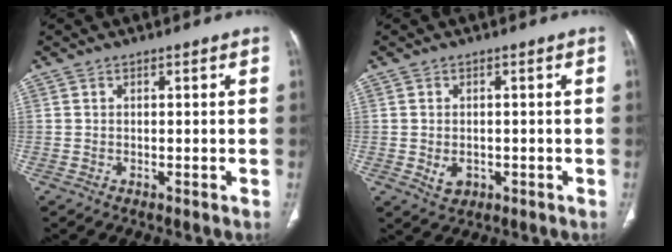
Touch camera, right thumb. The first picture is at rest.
{"total": 3.2, "force": [-0.7, 2.4, 2.0], "torque": [-0.028, 0.001, -0.002]}